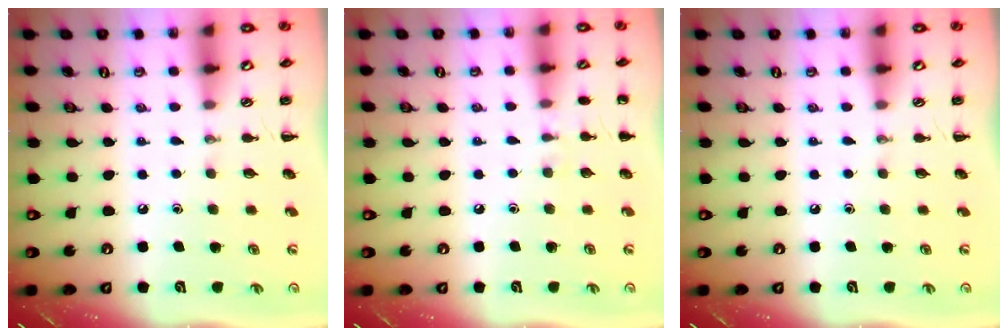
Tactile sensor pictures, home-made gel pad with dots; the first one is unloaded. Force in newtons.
{"total": 5.0, "press": 4.8, "slide": 1.6}
{"total": 0.0}